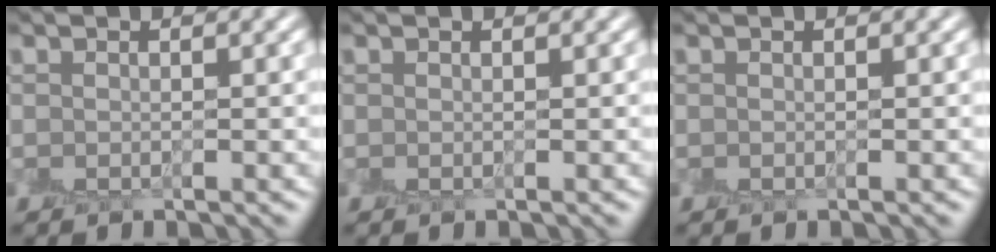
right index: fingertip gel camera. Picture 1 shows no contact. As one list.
[{"total": 0.0}, {"total": 0.0}]